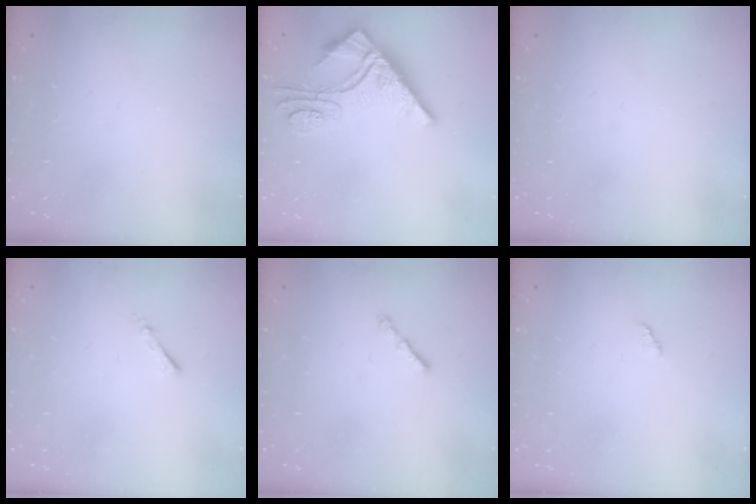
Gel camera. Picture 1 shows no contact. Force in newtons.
{"total": 11.3, "press": 11.2, "slide": 1.2}
{"total": 0.0}
{"total": 1.3, "press": 1.2, "slide": 0.3}
{"total": 1.6, "press": 1.5, "slide": 0.5}
{"total": 2.1, "press": 2.1, "slide": 0.3}